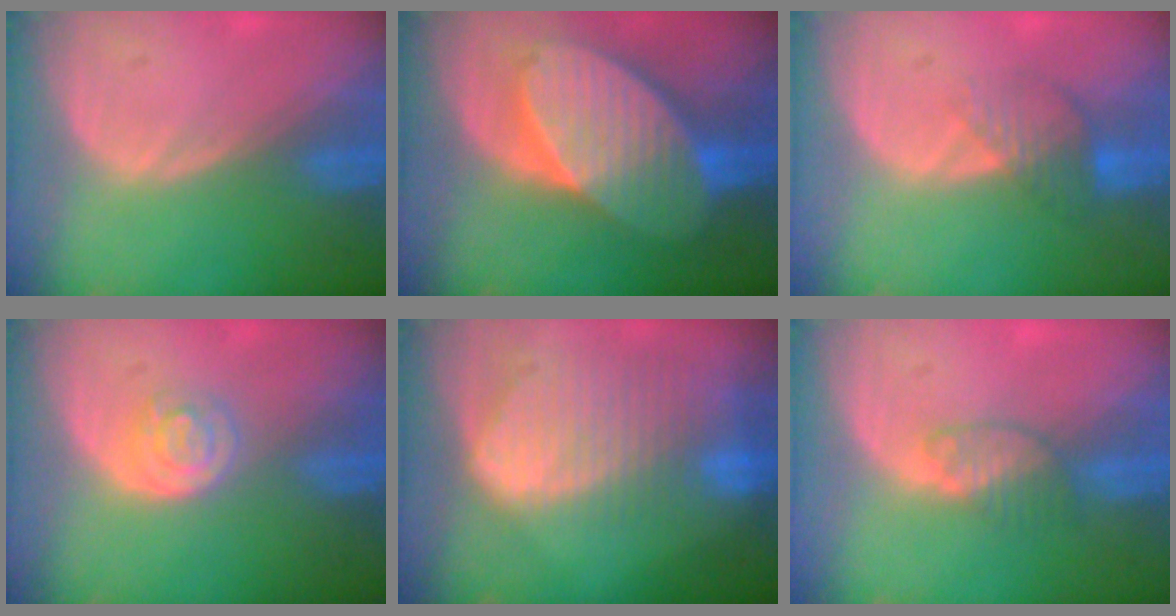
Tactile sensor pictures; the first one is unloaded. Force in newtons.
{"total": 11.0, "press": 11.0, "slide": 0.7}
{"total": 4.5, "press": 3.8, "slide": 2.3}
{"total": 3.9, "press": 3.6, "slide": 1.5}
{"total": 10.5, "press": 9.1, "slide": 5.2}
{"total": 3.4, "press": 3.3, "slide": 0.6}